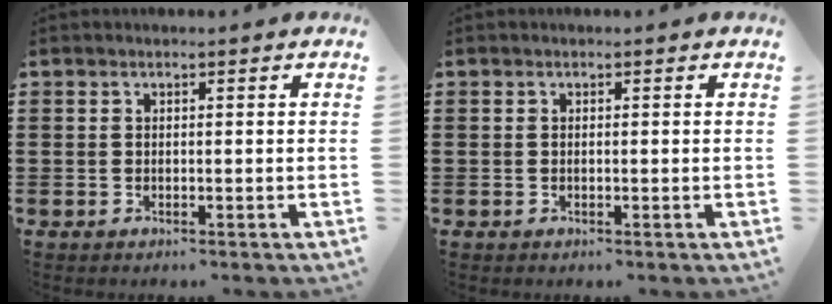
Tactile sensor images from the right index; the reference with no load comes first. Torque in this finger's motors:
{"motor_torque": [-0.16, 0.13, 0.00, -0.01]}